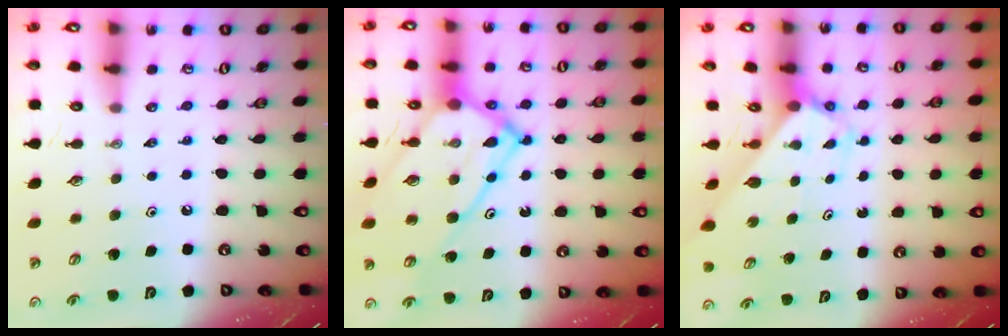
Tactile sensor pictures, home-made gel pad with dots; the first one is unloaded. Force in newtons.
{"total": 19.3, "press": 19.3, "slide": 1.8}
{"total": 2.5, "press": 2.5, "slide": 0.2}